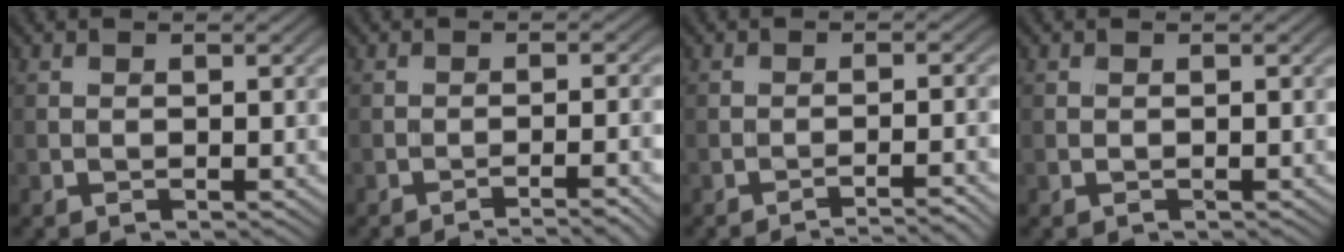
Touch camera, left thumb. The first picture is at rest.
{"total": 4.2, "force": [-2.8, 0.0, 3.1], "torque": [-0.045, 0.006, -0.040]}
{"total": 3.4, "force": [-2.8, -0.4, 1.9], "torque": [-0.023, 0.013, -0.046]}
{"total": 0.0}